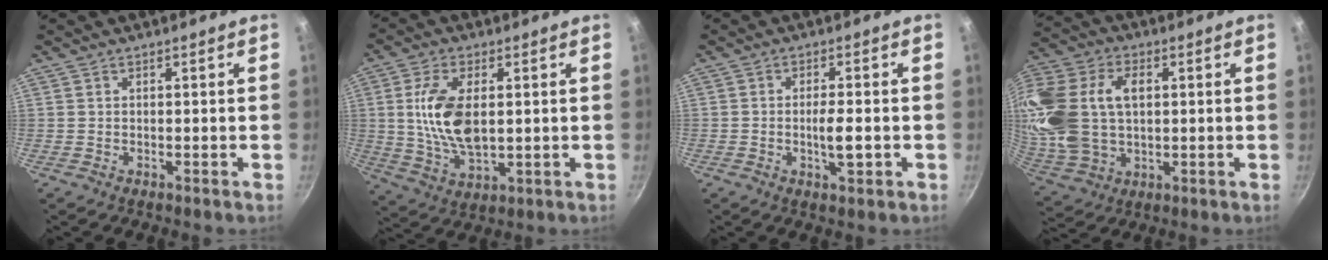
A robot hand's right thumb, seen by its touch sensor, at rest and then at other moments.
{"total": 12.3, "force": [1.4, 6.2, 10.5], "torque": [-0.207, -0.012, 0.034]}
{"total": 4.5, "force": [-0.9, 1.6, 4.1], "torque": [-0.068, -0.002, -0.014]}
{"total": 24.9, "force": [3.5, 16.4, 18.4], "torque": [-0.447, 0.024, 0.076]}